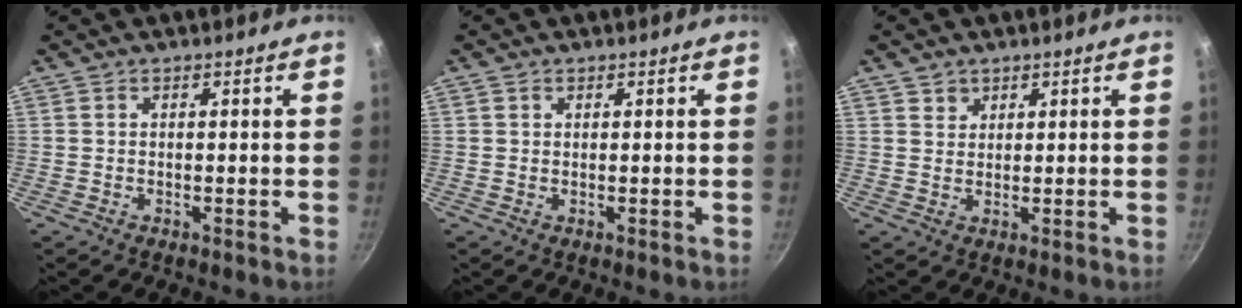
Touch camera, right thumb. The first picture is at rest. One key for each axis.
{"total": 0.7, "fx": 0.4, "fy": 0.6, "fz": 0.2, "tx": -0.002, "ty": 0.001, "tz": 0.006}
{"total": 2.3, "fx": 1.4, "fy": 1.7, "fz": 0.2, "tx": 0.010, "ty": 0.001, "tz": 0.023}